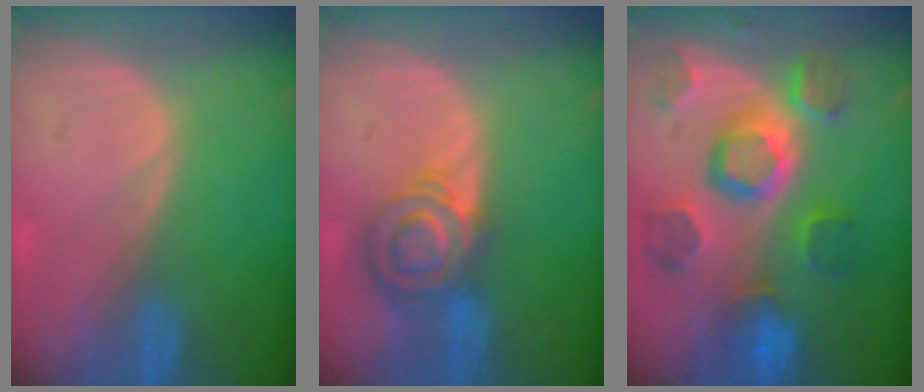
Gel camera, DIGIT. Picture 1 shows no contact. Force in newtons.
{"total": 7.0, "press": 6.4, "slide": 2.8}
{"total": 11.3, "press": 10.0, "slide": 5.3}